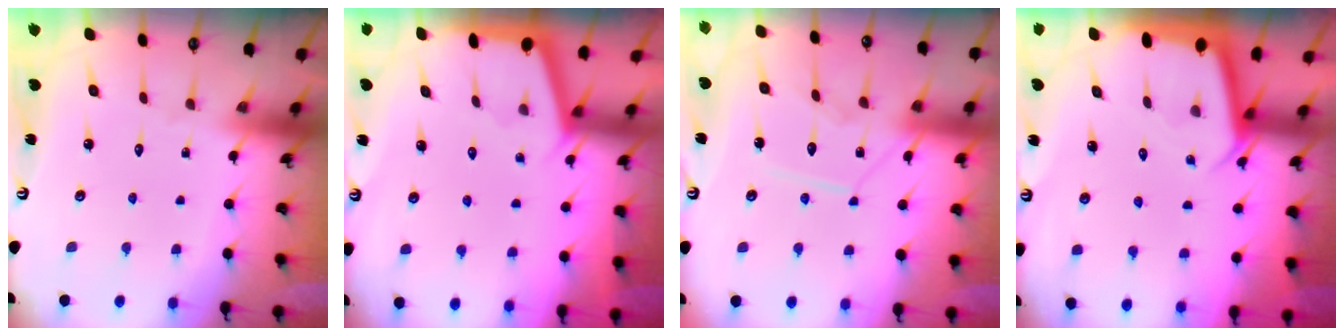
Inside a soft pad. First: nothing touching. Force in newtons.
{"total": 2.0, "press": 2.0, "slide": 0.3}
{"total": 11.4, "press": 11.4, "slide": 1.2}
{"total": 2.2, "press": 2.2, "slide": 0.1}